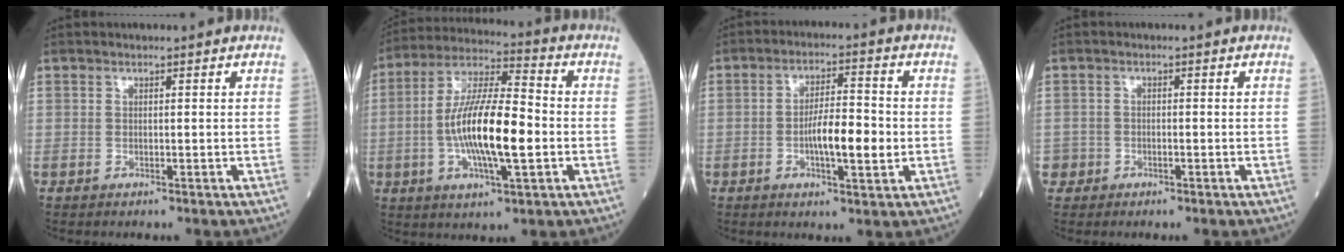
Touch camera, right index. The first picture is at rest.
{"total": 14.9, "force": [-2.3, 3.0, 14.5], "torque": [-0.279, 0.002, -0.041]}
{"total": 7.5, "force": [-1.2, 1.5, 7.2], "torque": [-0.126, 0.004, -0.023]}
{"total": 1.8, "force": [-1.0, 1.5, 0.0], "torque": [0.000, 0.008, -0.020]}